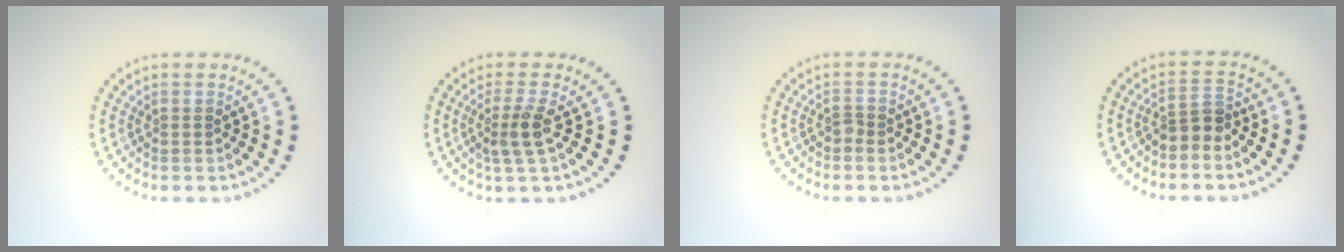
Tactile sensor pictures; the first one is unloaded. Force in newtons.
{"total": 2.4, "press": 1.9, "slide": 1.5}
{"total": 0.8, "press": 0.6, "slide": 0.6}
{"total": 2.3, "press": 1.9, "slide": 1.4}